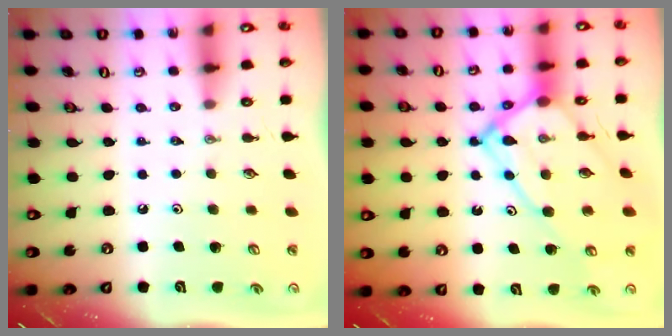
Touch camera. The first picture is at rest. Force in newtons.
{"total": 15.9, "press": 15.8, "slide": 1.4}